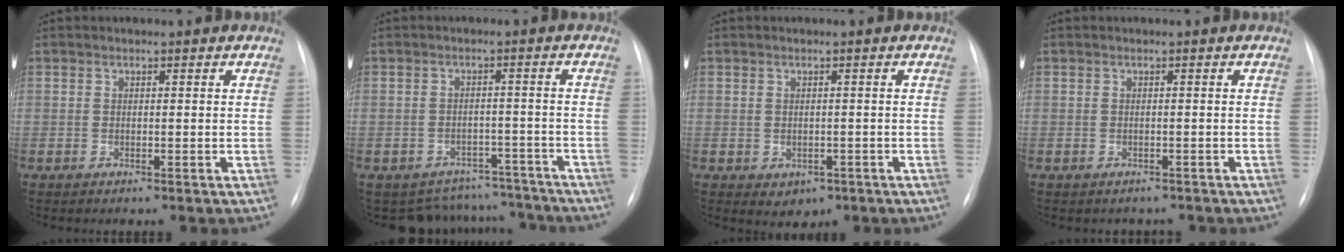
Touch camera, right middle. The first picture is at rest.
{"total": 10.6, "force": [-9.8, 4.3, -0.3], "torque": [0.011, 0.033, -0.119]}
{"total": 2.7, "force": [-1.0, 2.1, 1.2], "torque": [-0.010, 0.001, -0.001]}
{"total": 2.2, "force": [-1.9, 1.1, 0.1], "torque": [-0.003, 0.006, -0.023]}